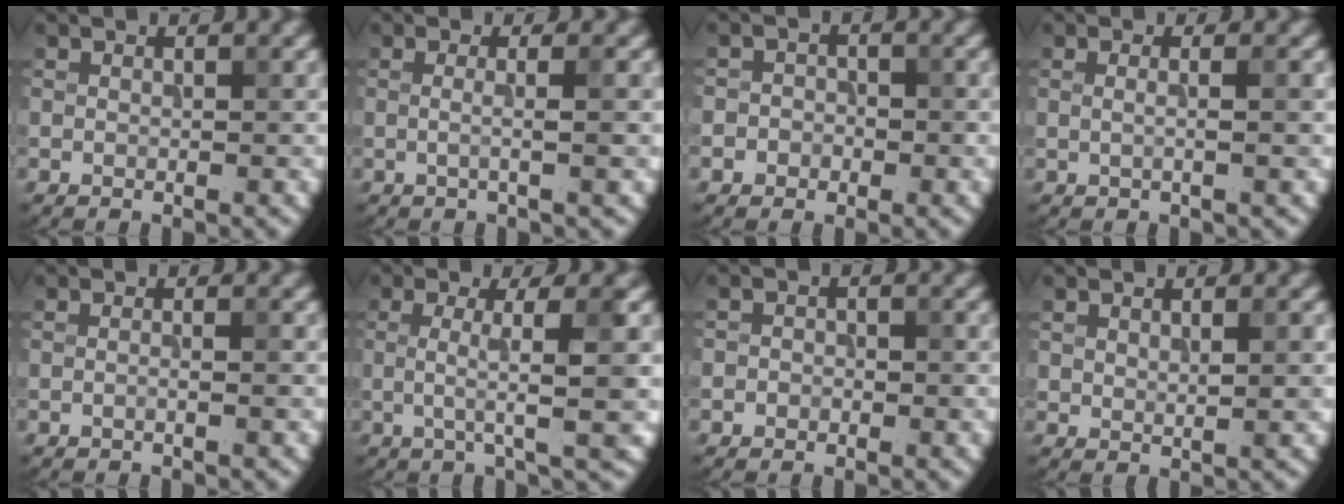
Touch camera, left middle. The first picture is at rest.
{"total": 2.2, "force": [0.0, 0.4, 2.1], "torque": [-0.032, -0.006, -0.009]}
{"total": 1.9, "force": [-0.7, 1.7, 0.5], "torque": [0.012, 0.009, -0.023]}
{"total": 1.9, "force": [0.3, 0.5, 1.8], "torque": [-0.023, -0.003, -0.005]}
{"total": 0.8, "force": [-0.2, -0.1, 0.8], "torque": [-0.020, -0.005, -0.007]}
{"total": 5.0, "force": [0.2, 0.8, 4.9], "torque": [-0.082, 0.002, 0.001]}
{"total": 1.3, "force": [-0.5, 1.1, 0.6], "torque": [0.003, 0.002, -0.012]}
{"total": 1.5, "force": [0.4, 0.6, 1.3], "torque": [-0.026, -0.003, 0.013]}